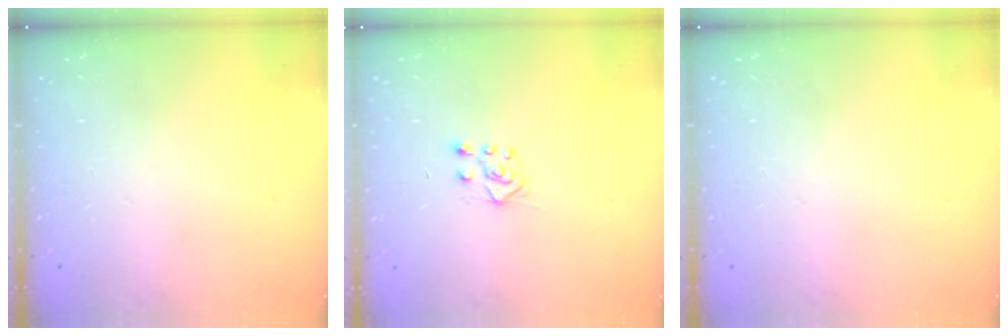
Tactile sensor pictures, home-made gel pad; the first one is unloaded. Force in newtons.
{"total": 6.1, "press": 6.1, "slide": 0.5}
{"total": 0.0}